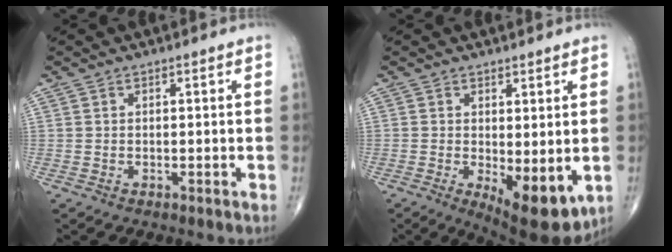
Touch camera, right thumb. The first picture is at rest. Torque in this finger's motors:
{"motor_torque": [-0.57, 0.74, -0.05, -0.12, 0.11]}